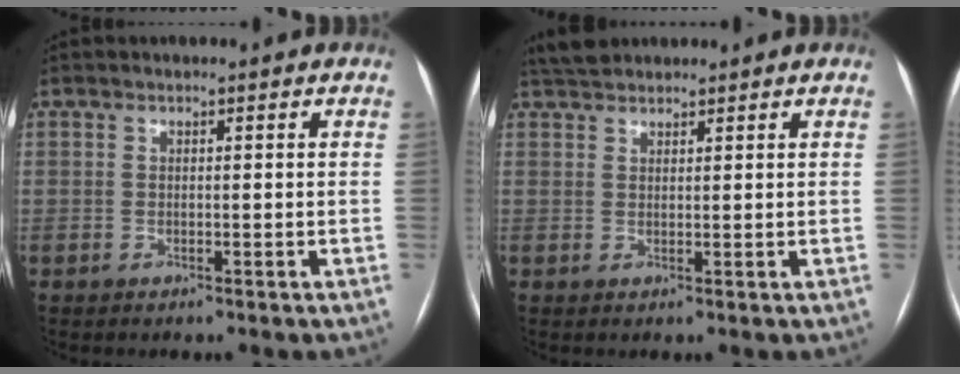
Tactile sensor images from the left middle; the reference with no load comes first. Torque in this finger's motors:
{"motor_torque": [0.26, -0.28, 0.04, 0.00]}